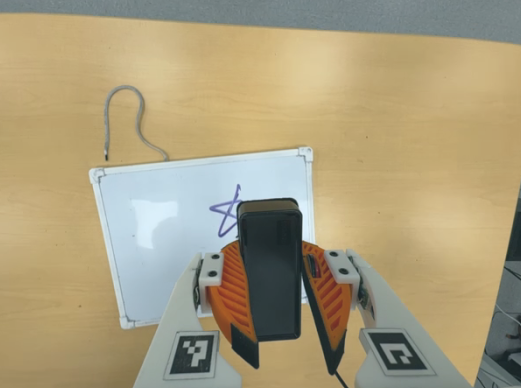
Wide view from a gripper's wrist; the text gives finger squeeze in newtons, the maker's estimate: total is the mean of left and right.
{"total": 11.8, "left": 11.5, "right": 12.0}